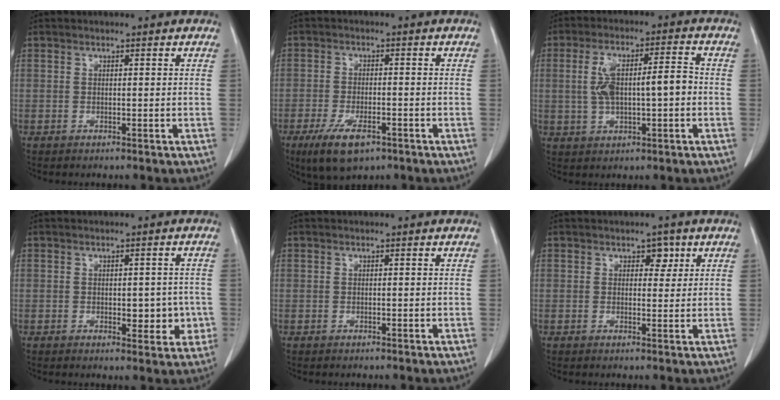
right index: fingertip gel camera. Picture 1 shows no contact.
{"total": 8.4, "force": [-4.7, 3.4, 6.0], "torque": [-0.118, -0.014, -0.076]}
{"total": 10.2, "force": [-0.1, 3.4, 9.6], "torque": [-0.185, 0.029, 0.006]}
{"total": 6.0, "force": [-1.0, 3.2, 5.0], "torque": [-0.053, 0.009, -0.005]}
{"total": 0.5, "force": [-0.1, 0.4, 0.4], "torque": [-0.014, 0.006, 0.001]}
{"total": 3.5, "force": [1.5, 2.3, 2.2], "torque": [-0.041, 0.015, 0.028]}